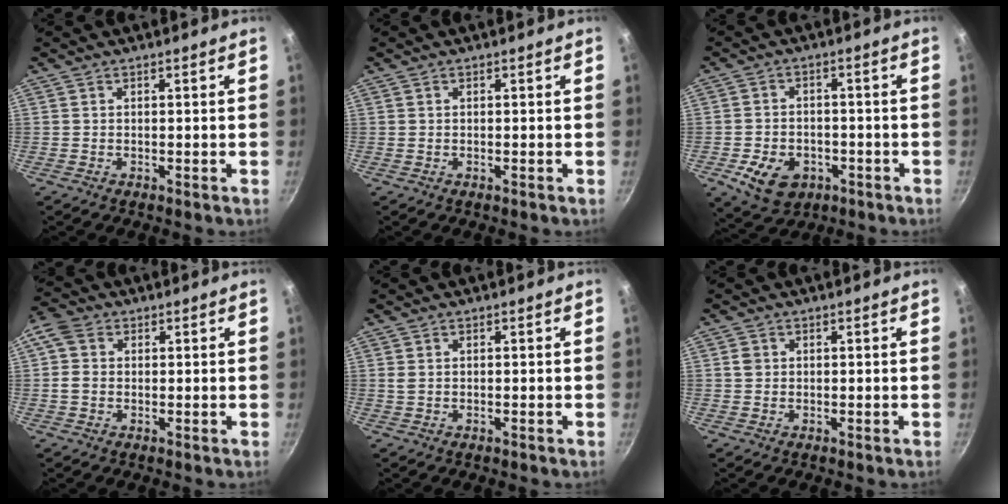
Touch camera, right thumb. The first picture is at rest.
{"total": 0.0}
{"total": 9.4, "force": [-3.6, 6.9, 5.3], "torque": [-0.076, 0.011, -0.047]}
{"total": 5.3, "force": [0.5, 4.4, 3.0], "torque": [-0.056, 0.009, -0.004]}
{"total": 0.9, "force": [0.0, 0.3, 0.8], "torque": [-0.016, 0.000, 0.000]}
{"total": 1.5, "force": [0.3, 1.3, 0.5], "torque": [-0.004, 0.005, 0.004]}